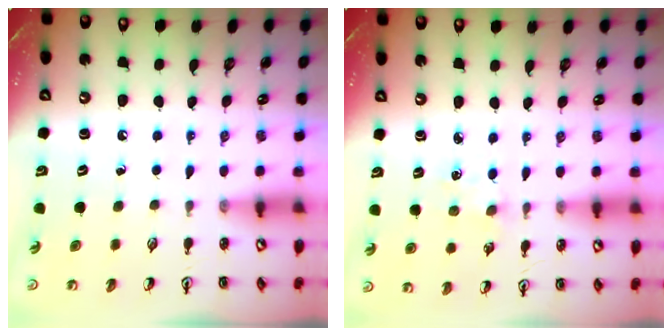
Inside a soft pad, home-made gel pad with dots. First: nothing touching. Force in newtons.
{"total": 1.1, "press": 1.0, "slide": 0.2}